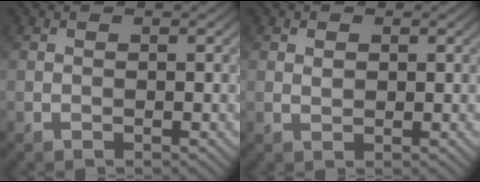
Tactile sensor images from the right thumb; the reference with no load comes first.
{"total": 0.9, "force": [0.3, 0.7, 0.5], "torque": [-0.012, -0.002, 0.007]}